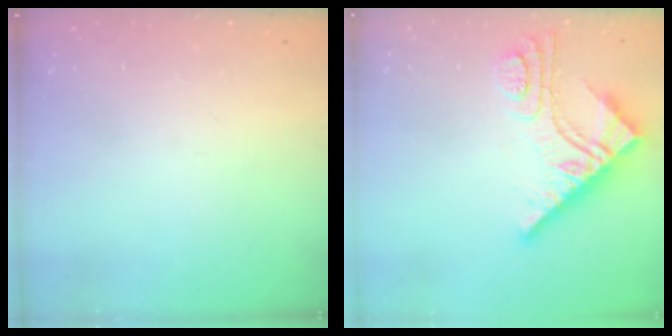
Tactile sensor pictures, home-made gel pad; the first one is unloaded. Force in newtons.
{"total": 11.3, "press": 11.2, "slide": 1.2}